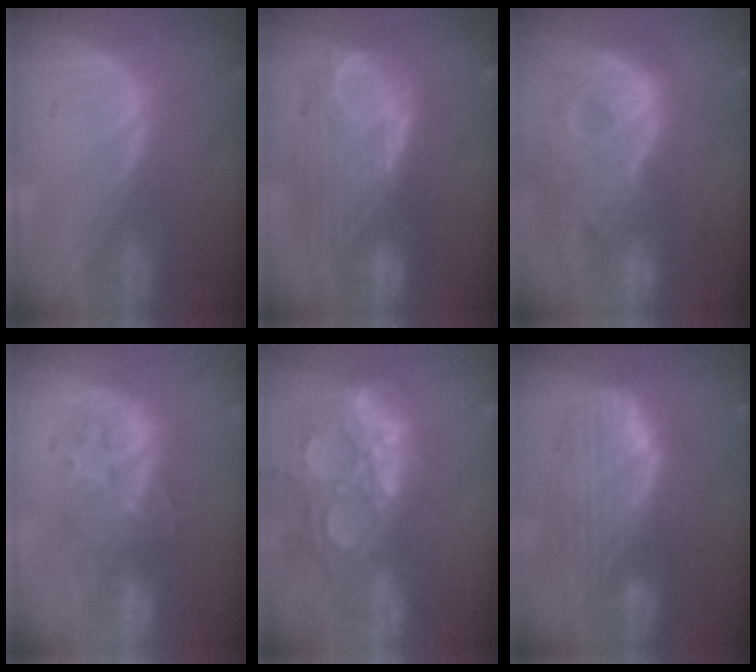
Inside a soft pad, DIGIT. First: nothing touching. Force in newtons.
{"total": 9.9, "press": 9.6, "slide": 2.5}
{"total": 12.8, "press": 10.8, "slide": 6.8}
{"total": 8.0, "press": 7.8, "slide": 1.7}
{"total": 14.7, "press": 12.1, "slide": 8.3}
{"total": 10.0, "press": 8.9, "slide": 4.6}